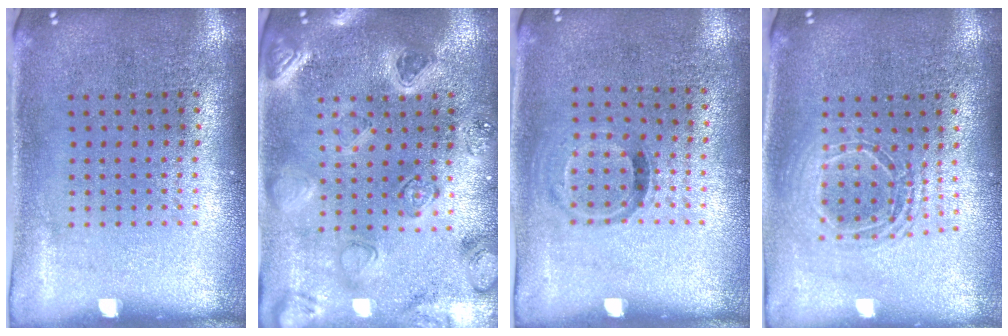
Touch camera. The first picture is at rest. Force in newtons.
{"total": 2.3, "press": 2.3, "slide": 0.4}
{"total": 0.8, "press": 0.6, "slide": 0.6}
{"total": 1.8, "press": 1.5, "slide": 0.9}